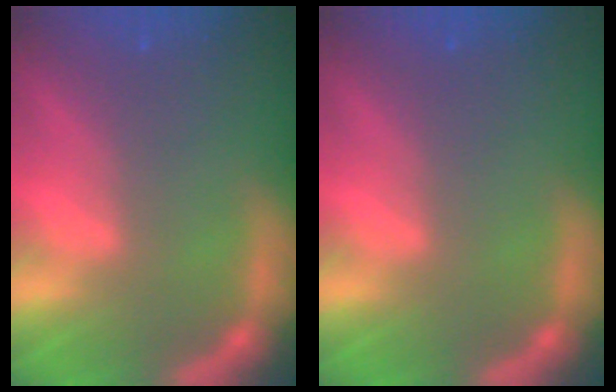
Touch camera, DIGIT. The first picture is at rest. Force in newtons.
{"total": 0.0}